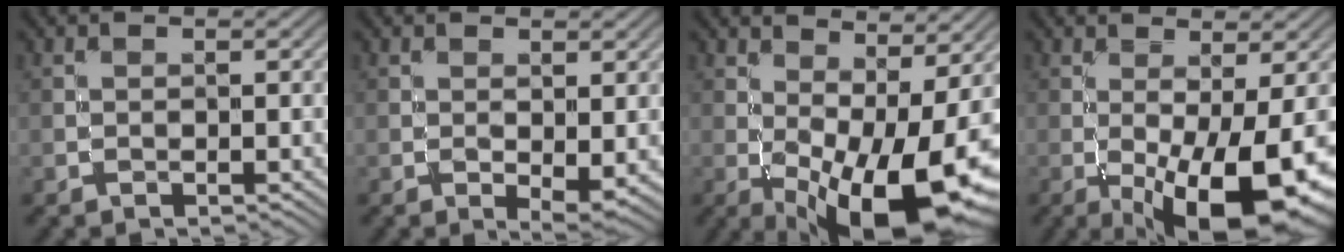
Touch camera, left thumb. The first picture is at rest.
{"total": 2.7, "force": [-0.2, 1.3, 2.4], "torque": [-0.038, -0.010, 0.002]}
{"total": 15.0, "force": [-2.3, 5.7, 13.7], "torque": [-0.207, -0.005, -0.023]}
{"total": 12.9, "force": [-4.5, 3.7, 11.5], "torque": [-0.169, -0.014, -0.059]}